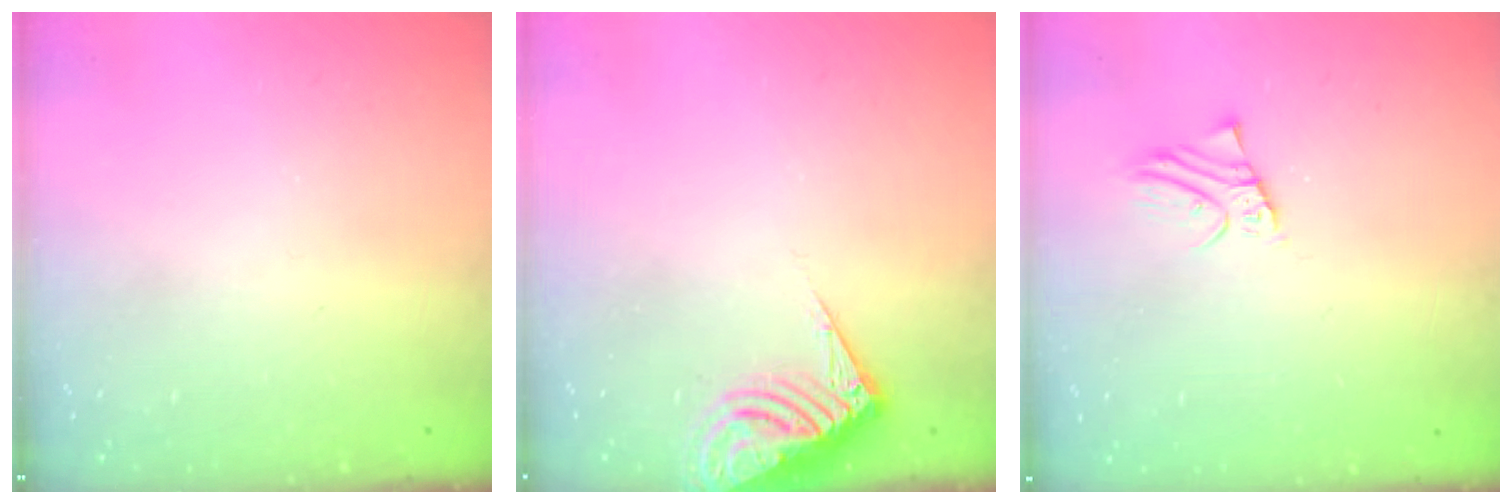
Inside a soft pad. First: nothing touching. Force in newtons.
{"total": 9.3, "press": 9.2, "slide": 1.1}
{"total": 1.9, "press": 1.9, "slide": 0.1}